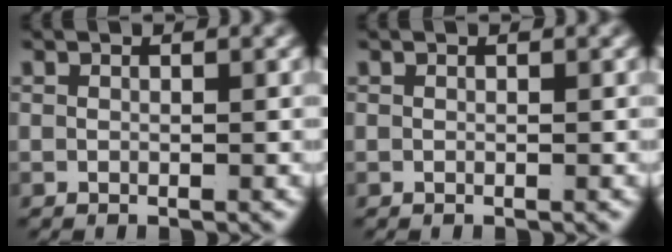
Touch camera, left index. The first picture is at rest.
{"total": 0.0}